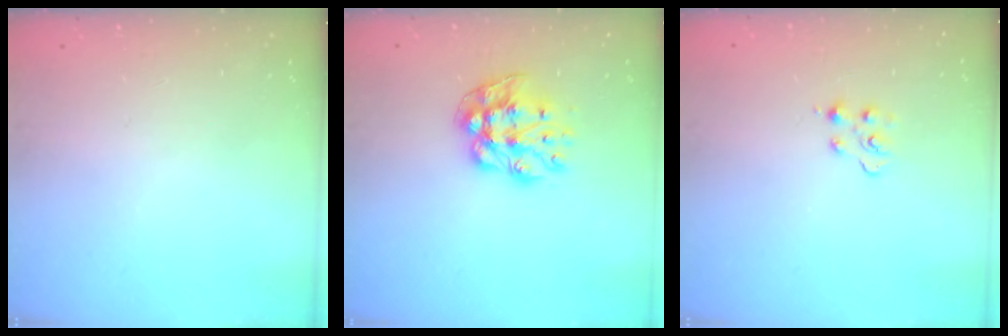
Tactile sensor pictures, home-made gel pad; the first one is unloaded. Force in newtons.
{"total": 10.8, "press": 10.8, "slide": 0.7}
{"total": 4.4, "press": 4.3, "slide": 0.5}